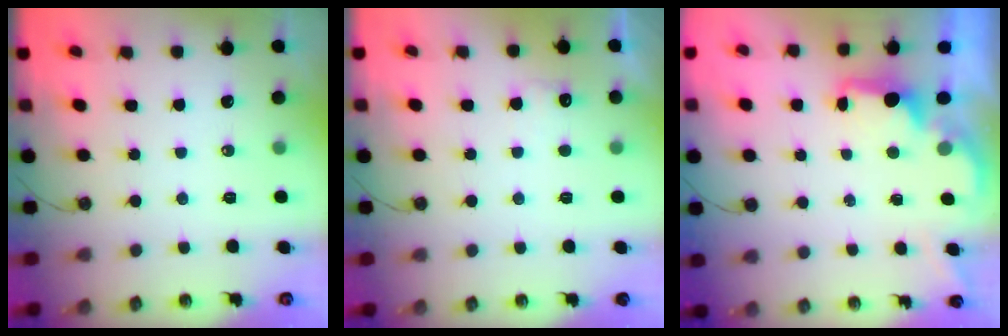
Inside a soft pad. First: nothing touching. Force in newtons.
{"total": 4.4, "press": 4.2, "slide": 1.2}
{"total": 1.9, "press": 1.7, "slide": 0.8}